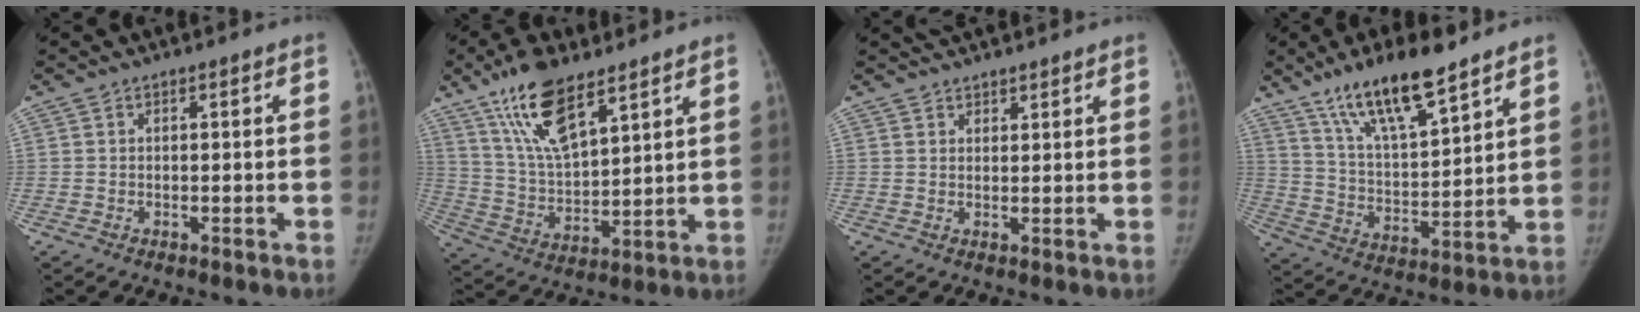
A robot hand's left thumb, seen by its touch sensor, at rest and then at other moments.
{"total": 14.6, "force": [9.3, 5.3, 9.9], "torque": [-0.165, -0.040, 0.186]}
{"total": 4.6, "force": [4.2, 1.5, 1.1], "torque": [0.011, 0.006, 0.064]}
{"total": 16.1, "force": [11.2, 4.2, 10.8], "torque": [-0.171, -0.058, 0.211]}